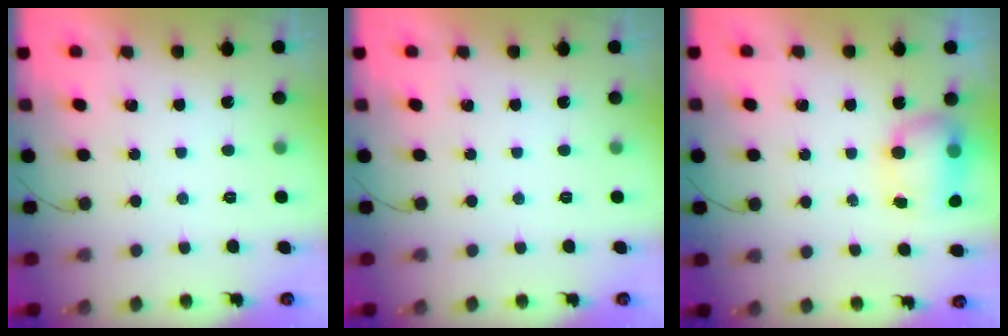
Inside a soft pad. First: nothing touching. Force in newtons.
{"total": 0.0}
{"total": 11.3, "press": 8.6, "slide": 7.3}